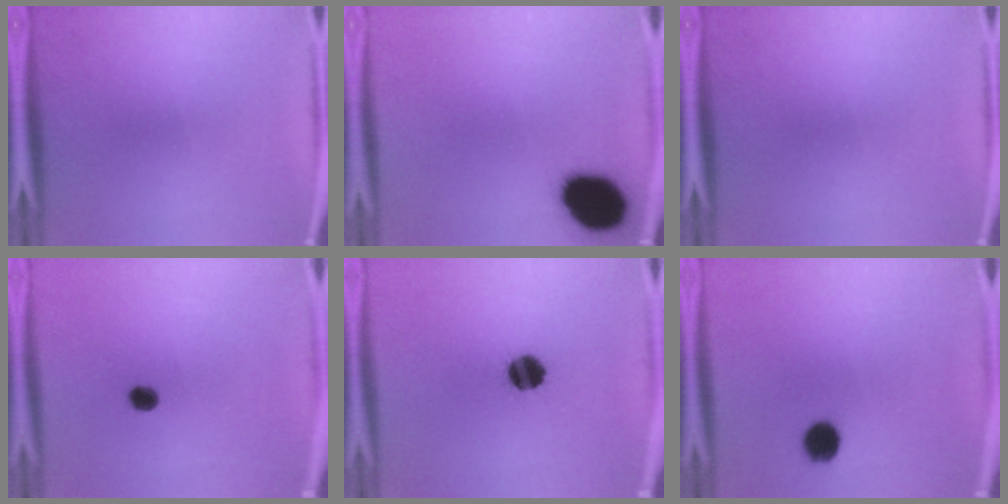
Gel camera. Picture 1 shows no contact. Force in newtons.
{"total": 15.2}
{"total": 0.0}
{"total": 2.7}
{"total": 8.2}
{"total": 6.5}